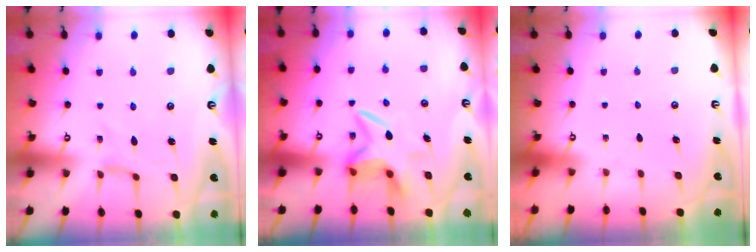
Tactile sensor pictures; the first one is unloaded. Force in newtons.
{"total": 6.2, "press": 6.1, "slide": 0.7}
{"total": 0.0}